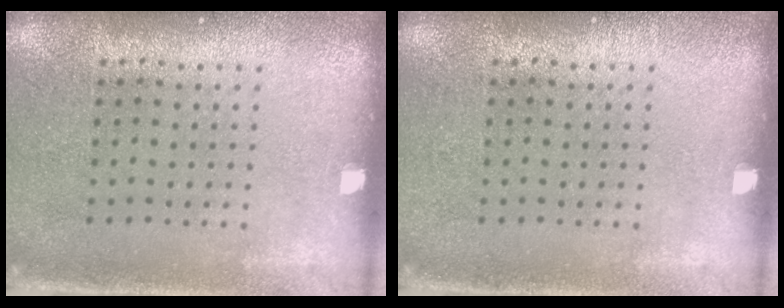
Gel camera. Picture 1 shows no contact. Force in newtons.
{"total": 0.0}